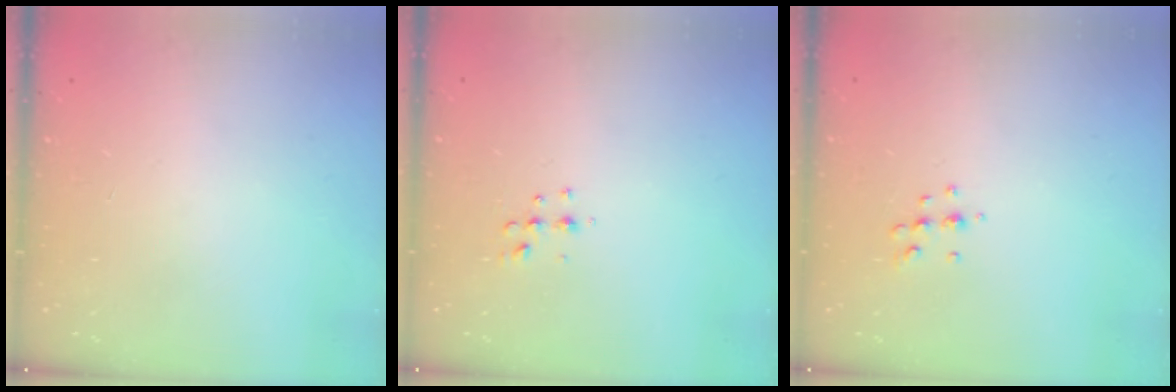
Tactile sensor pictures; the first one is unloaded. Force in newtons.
{"total": 4.9, "press": 4.8, "slide": 1.0}
{"total": 5.7, "press": 5.6, "slide": 1.0}